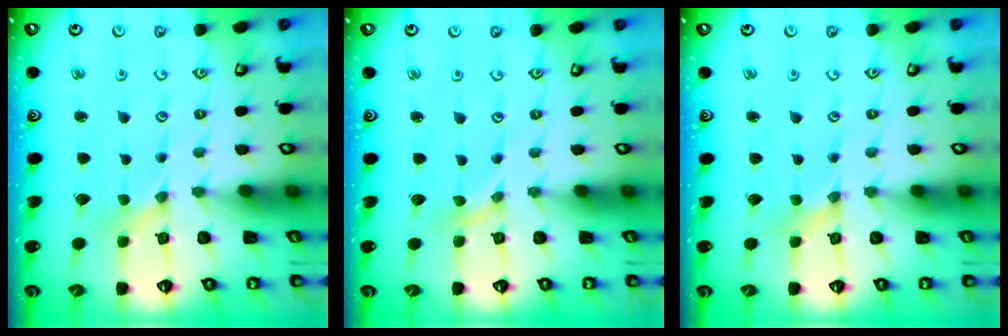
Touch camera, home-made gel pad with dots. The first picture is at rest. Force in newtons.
{"total": 0.0}
{"total": 0.0}